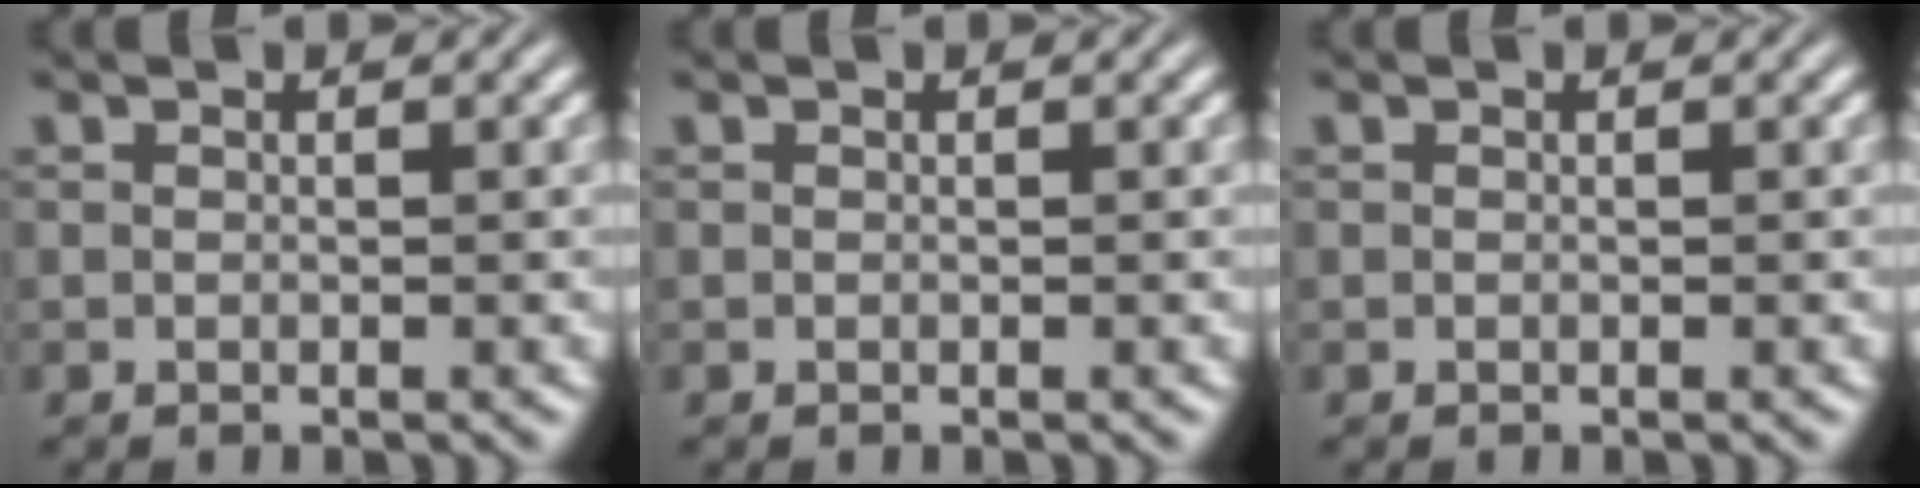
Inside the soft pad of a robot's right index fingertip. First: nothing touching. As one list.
[{"total": 0.0}, {"total": 0.0}]